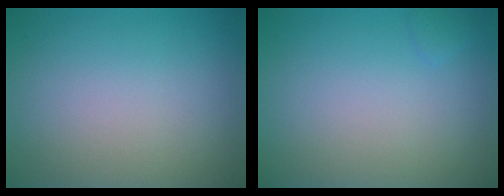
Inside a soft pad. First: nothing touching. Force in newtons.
{"total": 0.5, "press": 0.5, "slide": 0.0}